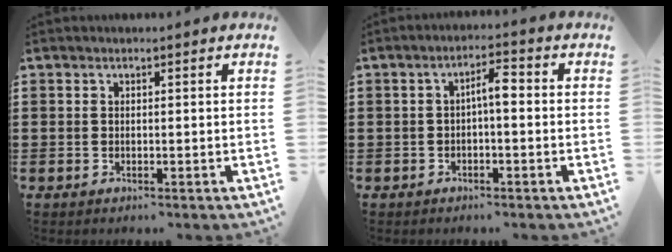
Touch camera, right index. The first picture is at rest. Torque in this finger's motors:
{"motor_torque": [0.67, -0.31, 0.13, 0.06]}